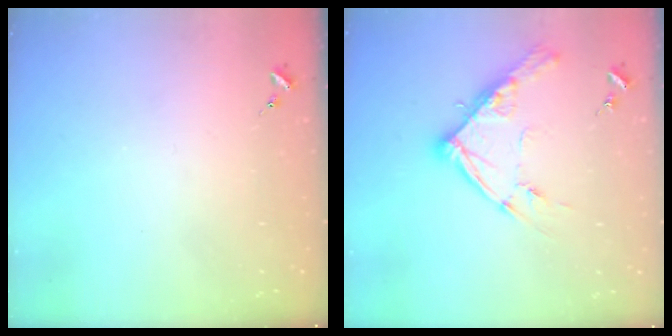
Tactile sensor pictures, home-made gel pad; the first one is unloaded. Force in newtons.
{"total": 13.3, "press": 13.2, "slide": 1.2}